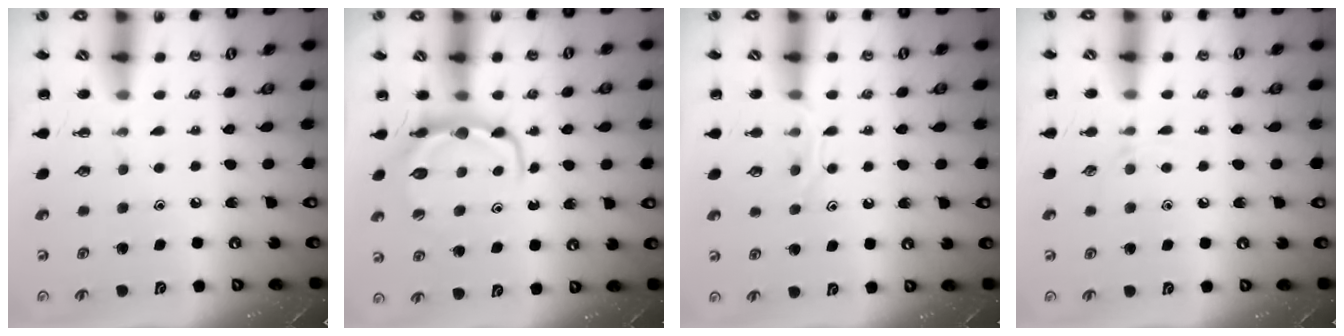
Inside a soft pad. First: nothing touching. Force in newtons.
{"total": 6.2, "press": 6.0, "slide": 1.2}
{"total": 8.5, "press": 8.4, "slide": 0.6}
{"total": 2.5, "press": 2.3, "slide": 0.9}